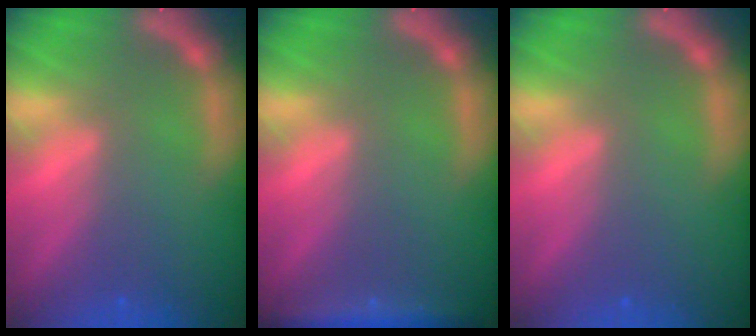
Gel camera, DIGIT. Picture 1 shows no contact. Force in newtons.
{"total": 3.5}
{"total": 0.0}